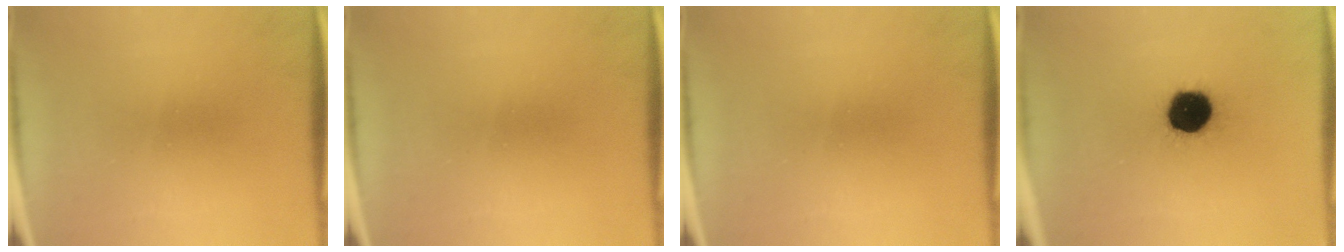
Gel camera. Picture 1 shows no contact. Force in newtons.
{"total": 0.0}
{"total": 0.0}
{"total": 14.0}